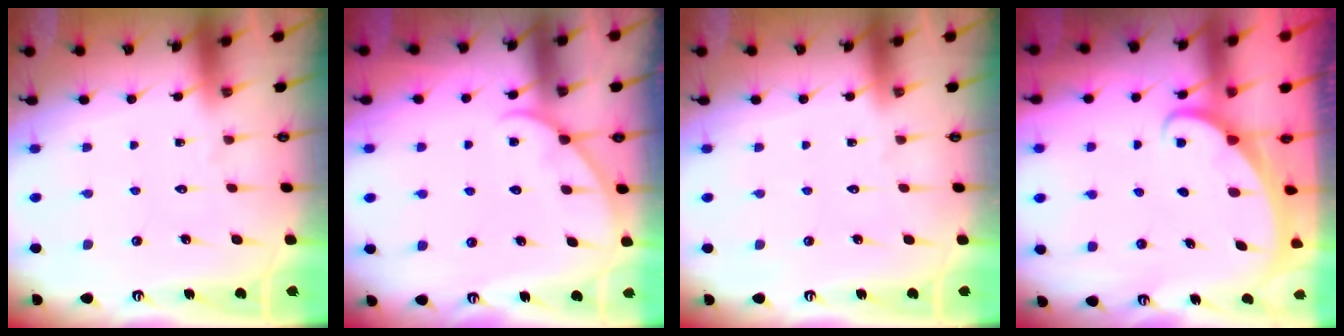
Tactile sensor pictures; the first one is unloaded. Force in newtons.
{"total": 3.4, "press": 3.3, "slide": 0.4}
{"total": 0.0}
{"total": 1.9, "press": 1.9, "slide": 0.1}